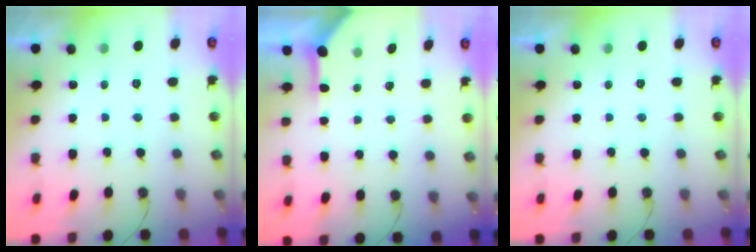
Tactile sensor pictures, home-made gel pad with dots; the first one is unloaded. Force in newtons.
{"total": 5.1, "press": 5.1, "slide": 0.6}
{"total": 0.0}